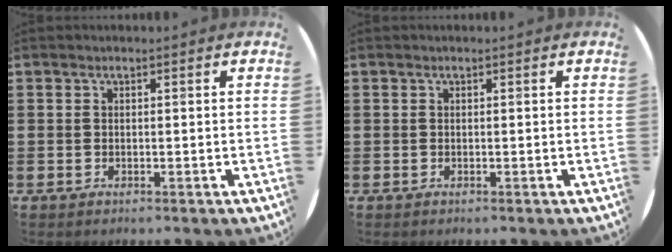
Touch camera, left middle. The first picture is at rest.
{"total": 0.0}